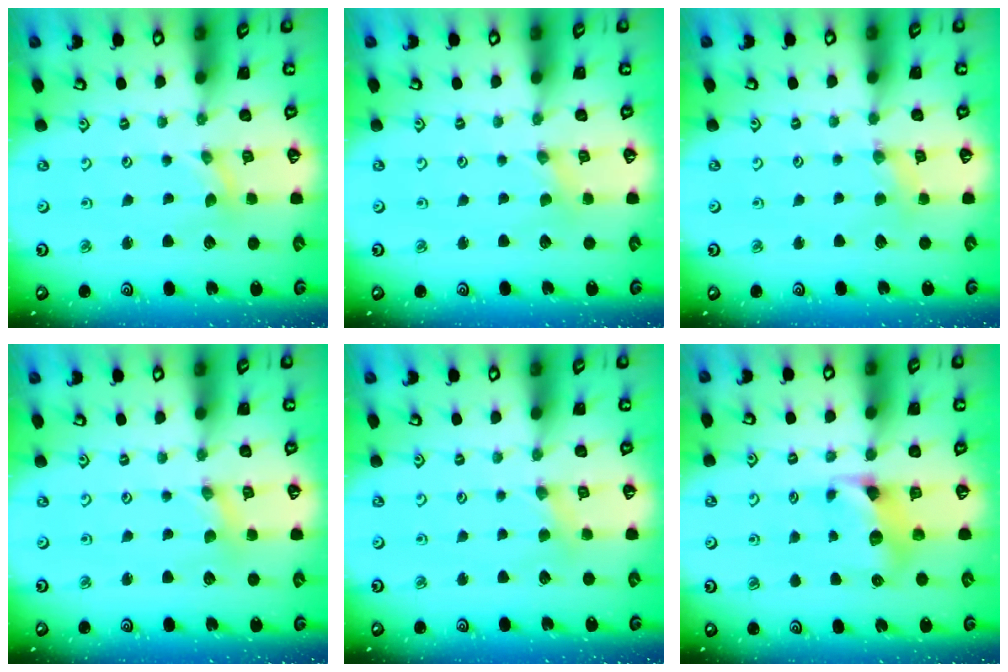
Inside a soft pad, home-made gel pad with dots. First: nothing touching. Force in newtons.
{"total": 0.0}
{"total": 2.0, "press": 1.9, "slide": 0.3}
{"total": 1.2, "press": 1.2, "slide": 0.2}
{"total": 2.4, "press": 2.4, "slide": 0.4}
{"total": 7.0, "press": 7.0, "slide": 0.6}